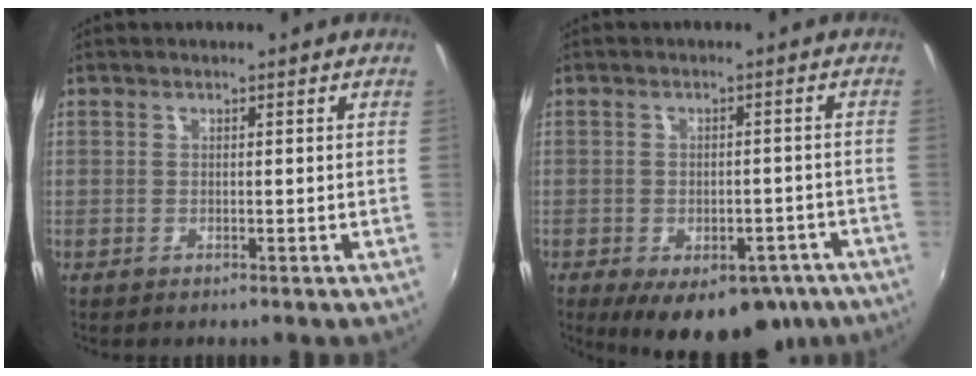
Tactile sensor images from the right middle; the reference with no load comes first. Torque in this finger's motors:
{"motor_torque": [1.63, -0.51, 0.33, 0.19]}